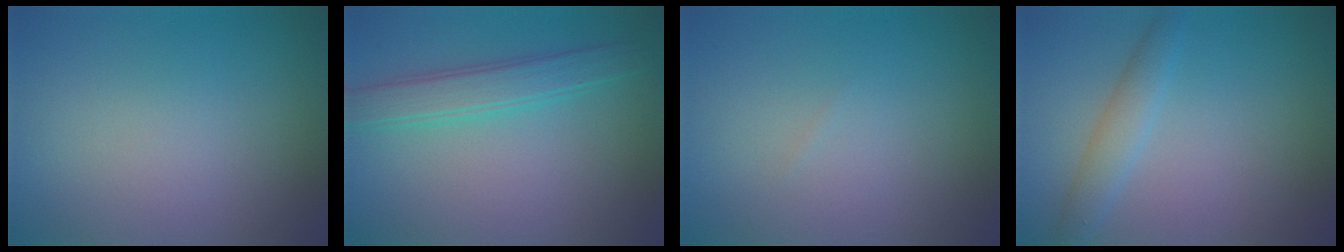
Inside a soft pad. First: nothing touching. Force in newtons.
{"total": 2.4, "press": 2.4, "slide": 0.2}
{"total": 0.0}
{"total": 2.3, "press": 2.3, "slide": 0.0}